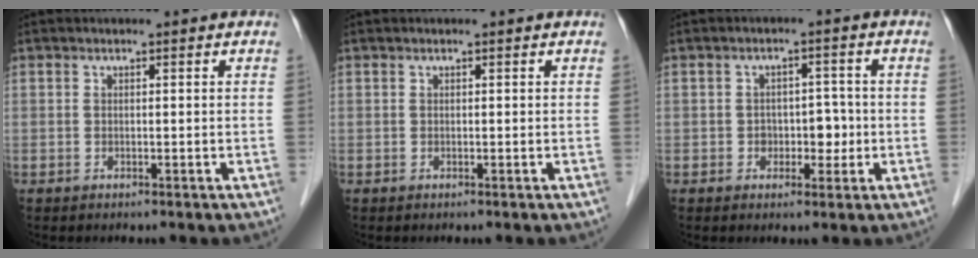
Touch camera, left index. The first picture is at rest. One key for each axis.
{"total": 0.0}
{"total": 3.7, "fx": -0.8, "fy": 2.6, "fz": 2.6, "tx": -0.031, "ty": 0.013, "tz": -0.007}